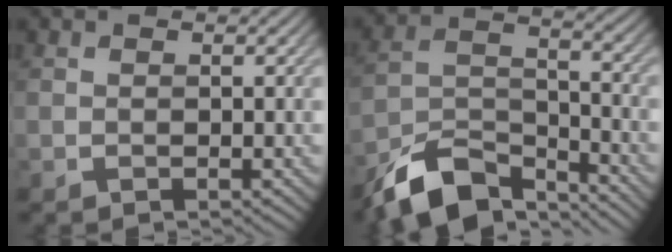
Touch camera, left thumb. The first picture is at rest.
{"total": 11.1, "force": [-8.9, 4.0, 5.3], "torque": [-0.101, -0.006, -0.174]}